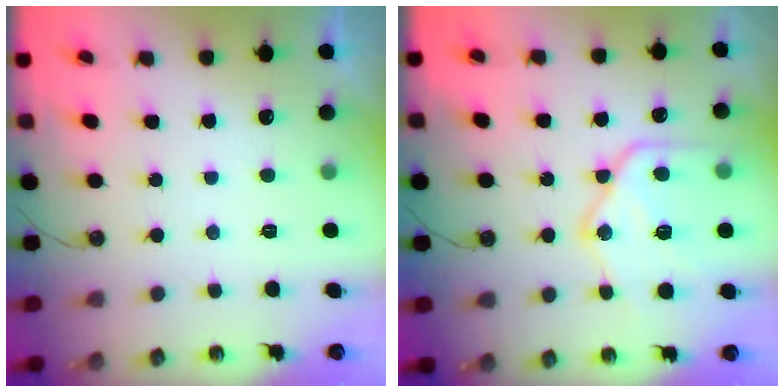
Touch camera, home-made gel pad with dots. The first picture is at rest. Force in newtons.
{"total": 19.0, "press": 18.9, "slide": 1.9}